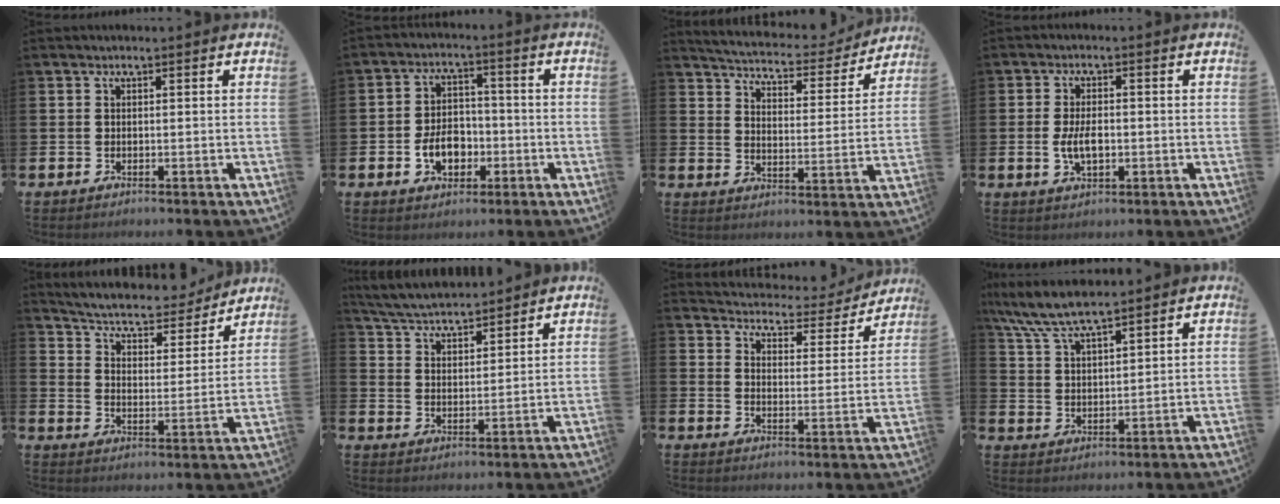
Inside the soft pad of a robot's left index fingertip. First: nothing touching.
{"total": 5.8, "force": [-1.9, 4.1, 3.7], "torque": [-0.049, 0.006, -0.040]}
{"total": 5.3, "force": [5.2, 0.8, 0.8], "torque": [-0.040, -0.044, 0.085]}
{"total": 4.1, "force": [-0.4, 2.1, 3.5], "torque": [-0.062, -0.002, -0.011]}
{"total": 5.5, "force": [5.2, 1.4, 1.2], "torque": [-0.049, -0.044, 0.082]}
{"total": 4.8, "force": [4.7, 0.6, 0.3], "torque": [-0.032, -0.030, 0.085]}
{"total": 4.1, "force": [4.0, 1.0, 0.3], "torque": [-0.027, -0.037, 0.060]}
{"total": 7.1, "force": [6.6, 0.9, 2.5], "torque": [-0.078, -0.022, 0.120]}